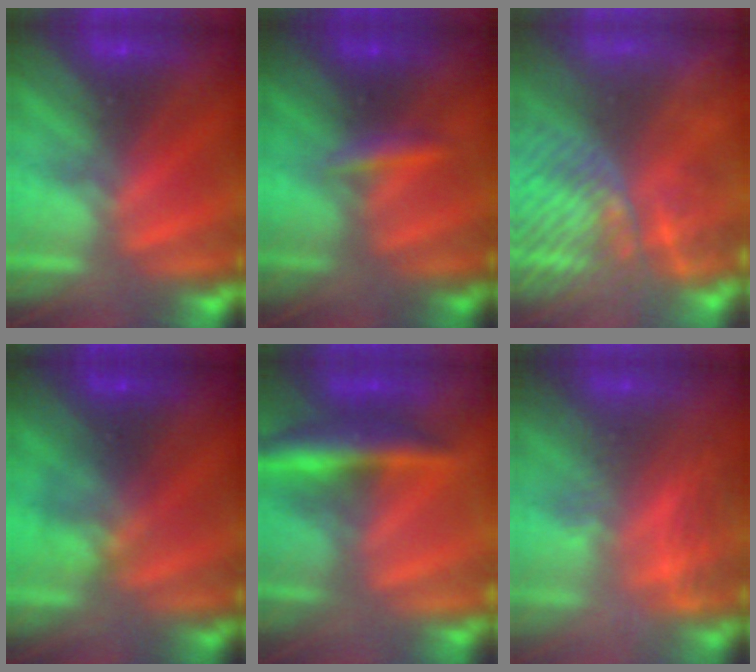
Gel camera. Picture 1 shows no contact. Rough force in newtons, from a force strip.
{"total": 2.4}
{"total": 10.8}
{"total": 1.6}
{"total": 7.8}
{"total": 2.8}